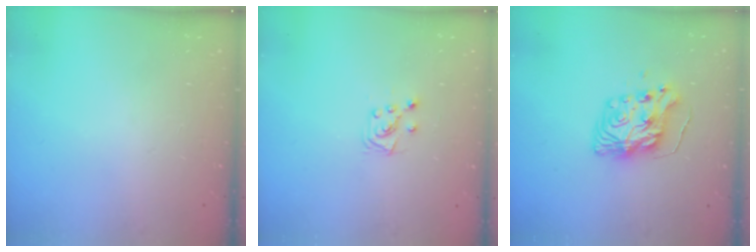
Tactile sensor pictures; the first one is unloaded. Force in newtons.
{"total": 6.4, "press": 6.4, "slide": 0.6}
{"total": 10.1, "press": 10.0, "slide": 1.1}